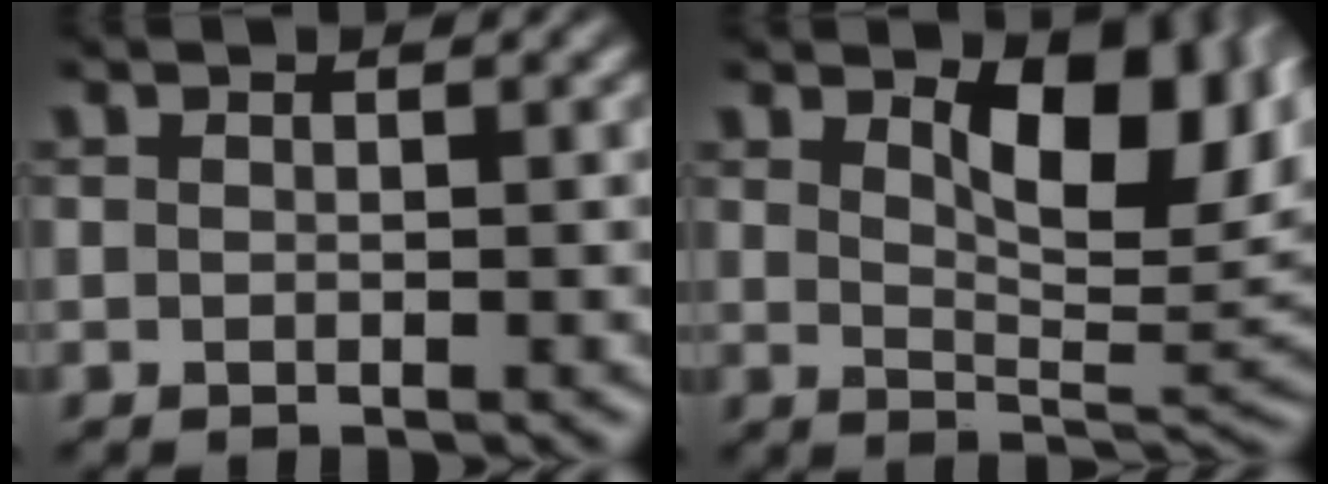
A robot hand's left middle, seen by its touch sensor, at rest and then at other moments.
{"total": 9.2, "force": [3.2, 3.8, 7.7], "torque": [-0.117, 0.000, 0.050]}